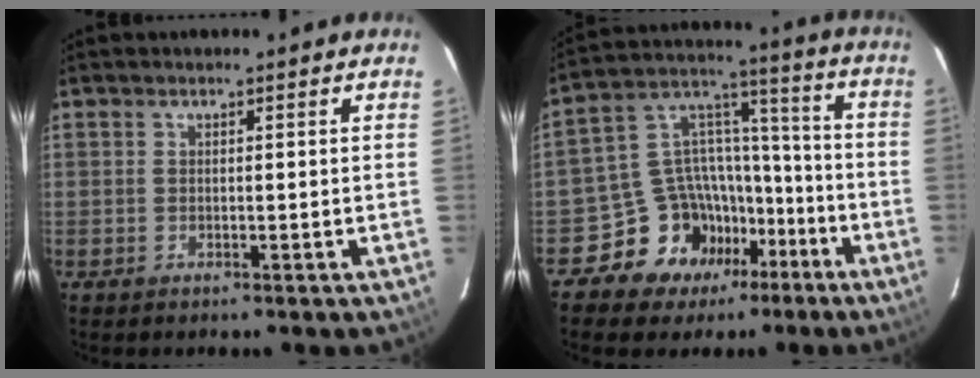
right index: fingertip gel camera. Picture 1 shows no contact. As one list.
[{"total": 14.5, "force": [-9.2, 10.5, 4.0], "torque": [-0.084, 0.063, -0.141]}]